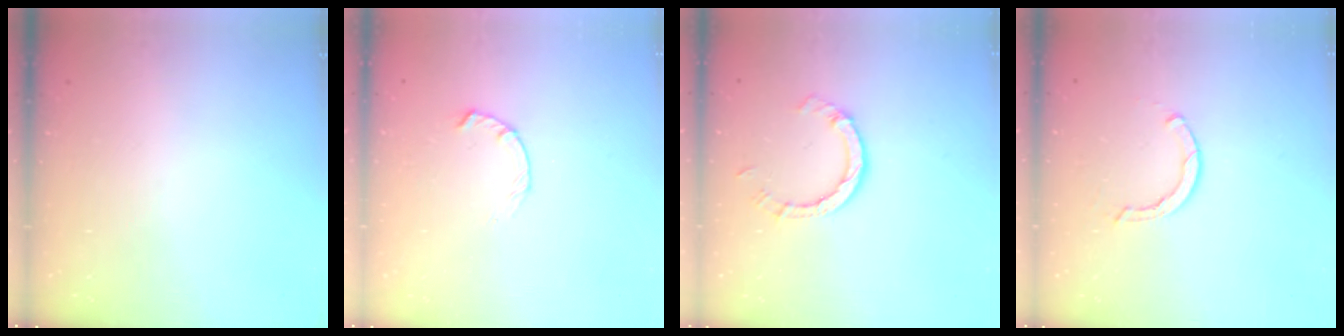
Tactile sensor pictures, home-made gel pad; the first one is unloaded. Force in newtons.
{"total": 1.8, "press": 1.8, "slide": 0.3}
{"total": 4.8, "press": 4.8, "slide": 0.4}
{"total": 2.3, "press": 2.3, "slide": 0.1}